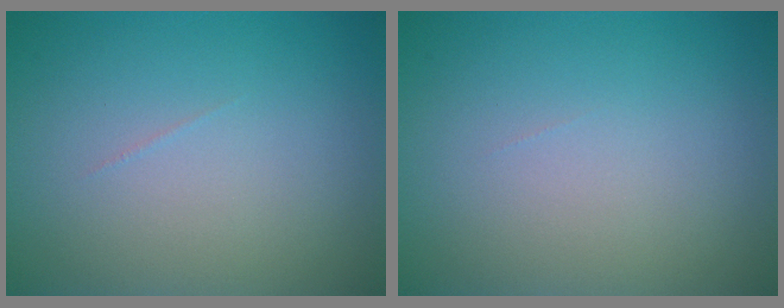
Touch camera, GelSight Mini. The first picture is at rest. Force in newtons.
{"total": 0.0}